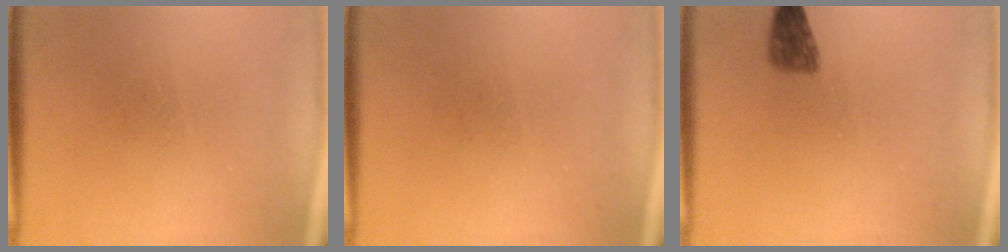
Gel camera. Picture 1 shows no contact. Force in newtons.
{"total": 0.0}
{"total": 2.4}